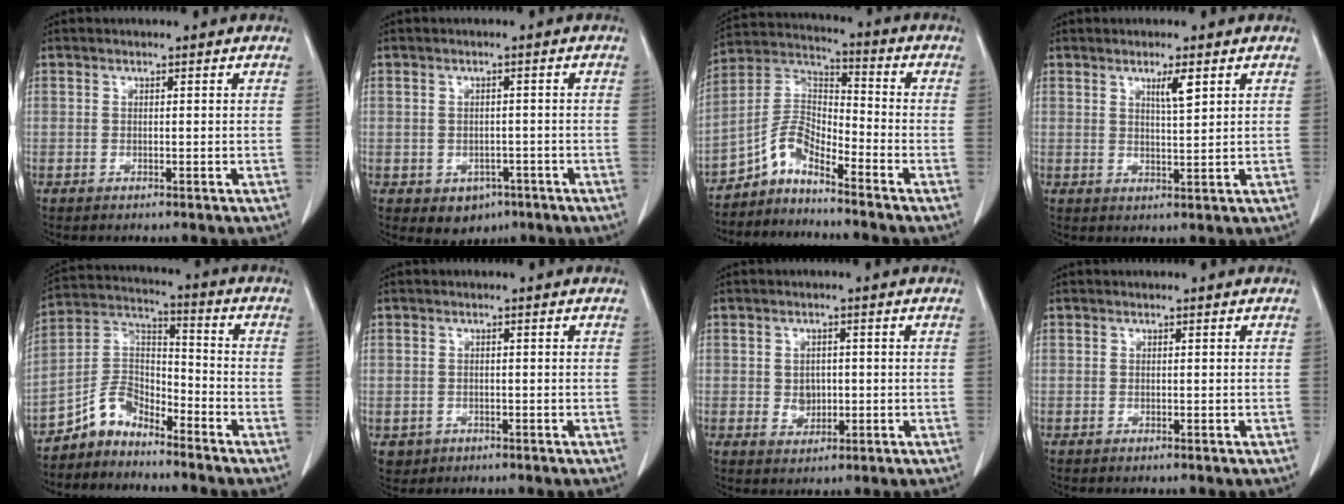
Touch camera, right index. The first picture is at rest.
{"total": 4.0, "force": [-1.9, 3.1, 1.7], "torque": [-0.016, 0.004, -0.013]}
{"total": 7.0, "force": [-5.8, 2.1, 3.4], "torque": [-0.071, 0.027, -0.116]}
{"total": 3.3, "force": [1.8, 0.2, 2.8], "torque": [-0.049, -0.003, 0.031]}
{"total": 7.4, "force": [-6.3, 3.4, 1.9], "torque": [-0.034, 0.032, -0.125]}
{"total": 2.3, "force": [-0.7, 2.2, 0.2], "torque": [-0.001, 0.005, -0.007]}
{"total": 3.1, "force": [-0.1, 2.5, 1.9], "torque": [-0.024, 0.002, 0.009]}
{"total": 0.0}